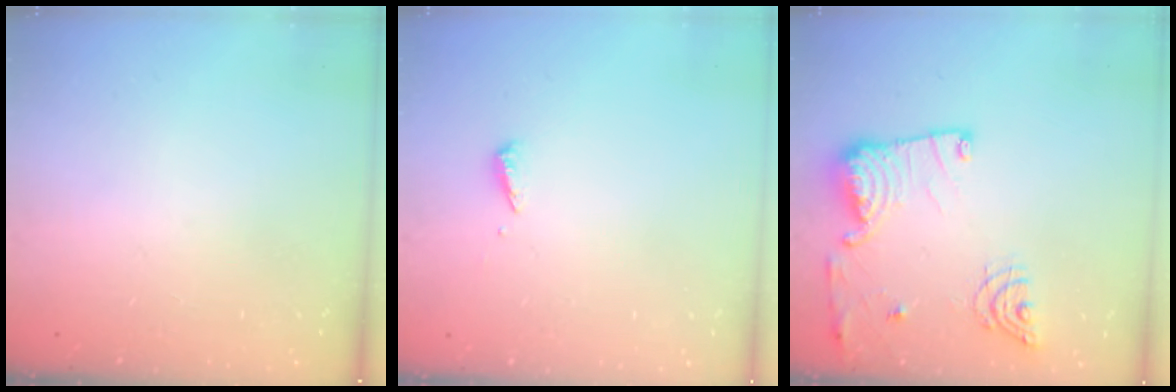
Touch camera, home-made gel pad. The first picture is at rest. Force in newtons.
{"total": 2.5, "press": 2.5, "slide": 0.1}
{"total": 15.8, "press": 15.7, "slide": 0.9}